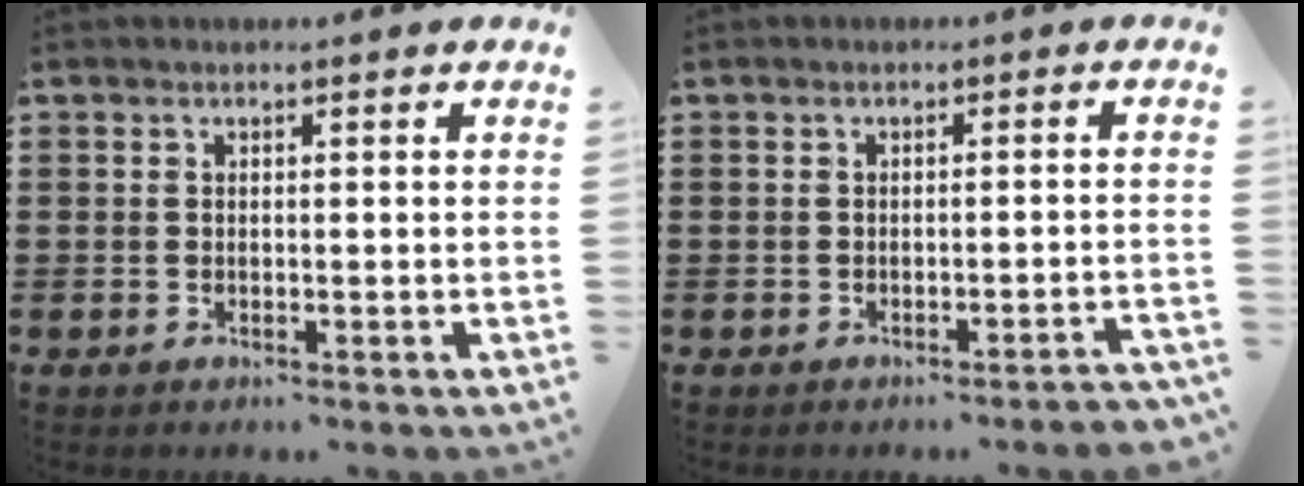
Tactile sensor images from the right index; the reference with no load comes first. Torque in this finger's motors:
{"motor_torque": [0.28, -0.18, 0.17, 0.01]}